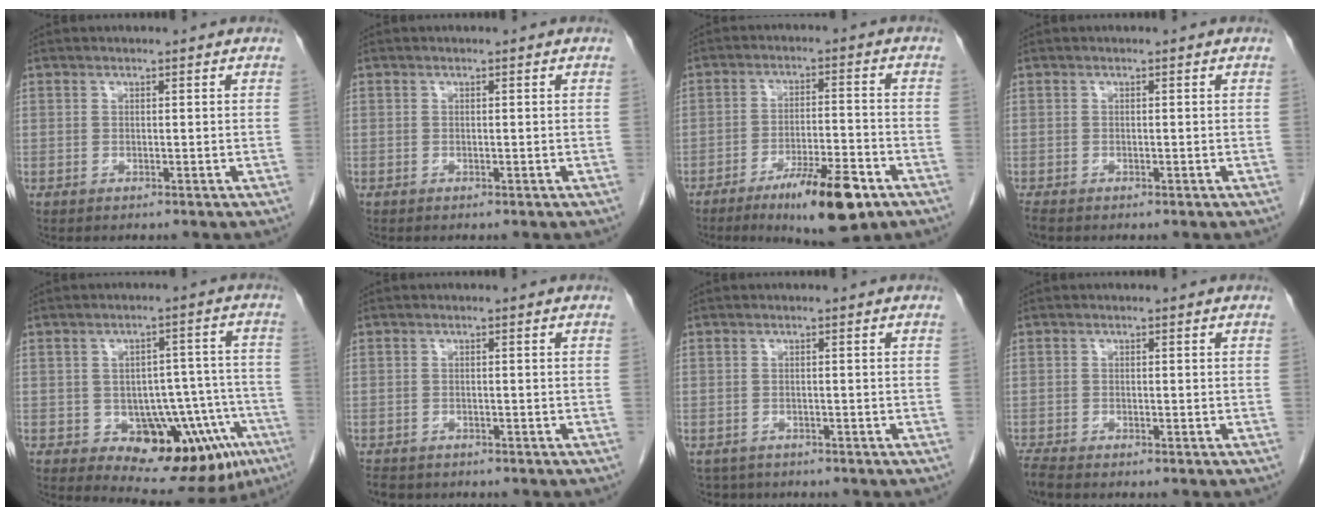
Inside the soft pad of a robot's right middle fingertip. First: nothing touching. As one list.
[{"total": 0.0}, {"total": 11.2, "force": [-6.7, 1.8, 8.8], "torque": [-0.145, -0.016, -0.101]}, {"total": 1.1, "force": [-0.9, 0.4, 0.6], "torque": [-0.021, -0.006, -0.014]}, {"total": 13.8, "force": [-6.4, 7.0, 10.0], "torque": [-0.104, 0.024, -0.074]}, {"total": 4.1, "force": [-3.4, 2.0, 1.2], "torque": [-0.024, -0.005, -0.046]}, {"total": 3.4, "force": [-2.9, 1.9, -0.1], "torque": [-0.002, -0.004, -0.047]}, {"total": 1.8, "force": [-1.6, 0.2, 0.7], "torque": [-0.025, -0.009, -0.031]}]